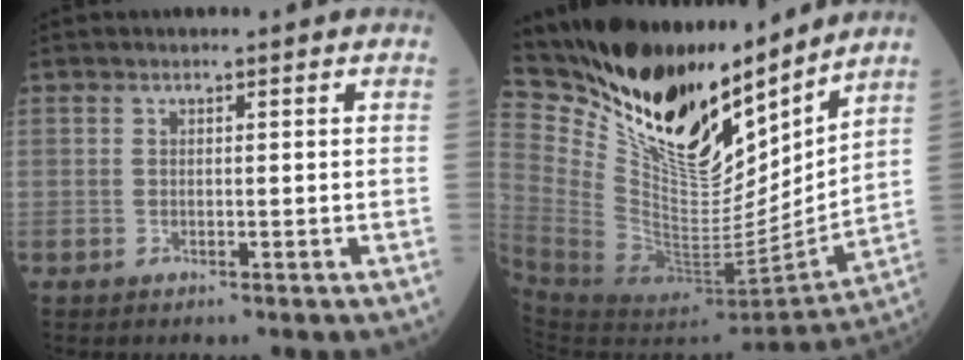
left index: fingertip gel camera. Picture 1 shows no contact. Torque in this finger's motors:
{"motor_torque": [1.13, -1.01, 0.90, 0.21]}